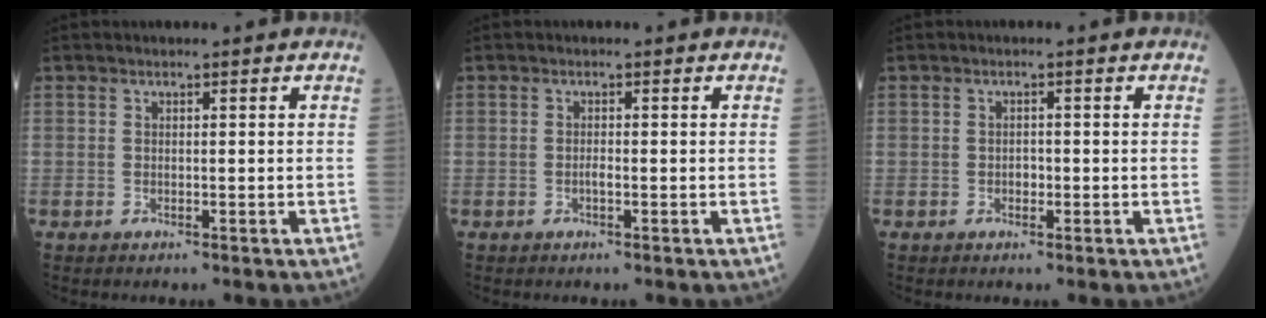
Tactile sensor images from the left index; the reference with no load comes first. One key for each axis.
{"total": 1.0, "fx": -0.7, "fy": 0.1, "fz": 0.7, "tx": -0.015, "ty": -0.004, "tz": -0.014}
{"total": 1.3, "fx": -0.8, "fy": 0.8, "fz": 0.7, "tx": -0.011, "ty": -0.001, "tz": -0.014}